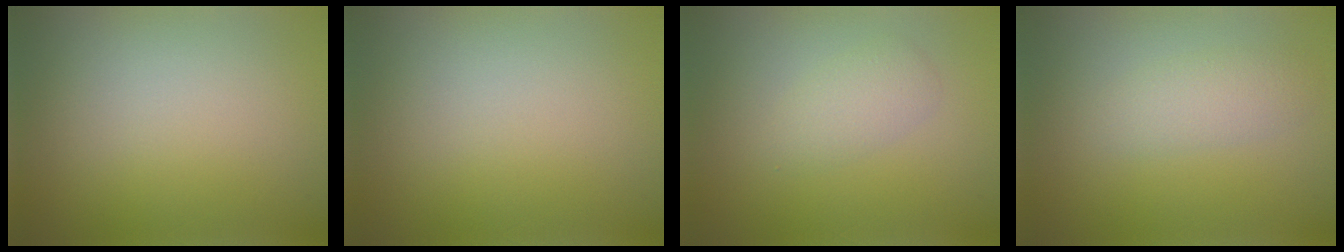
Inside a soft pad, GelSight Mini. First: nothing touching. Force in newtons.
{"total": 0.0}
{"total": 2.0, "press": 2.0, "slide": 0.0}
{"total": 2.2, "press": 2.2, "slide": 0.1}